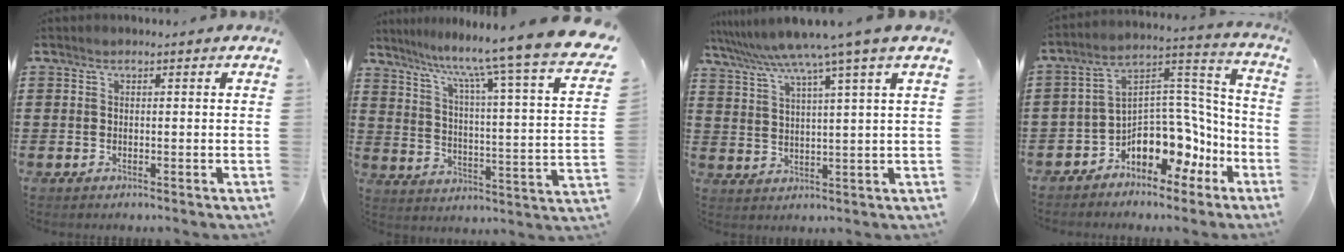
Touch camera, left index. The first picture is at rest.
{"total": 10.0, "force": [8.3, -1.9, 5.3], "torque": [-0.114, -0.076, 0.122]}
{"total": 6.9, "force": [5.1, -1.0, 4.4], "torque": [-0.105, -0.033, 0.081]}
{"total": 7.4, "force": [-5.1, 4.9, 2.3], "torque": [-0.045, -0.008, -0.095]}